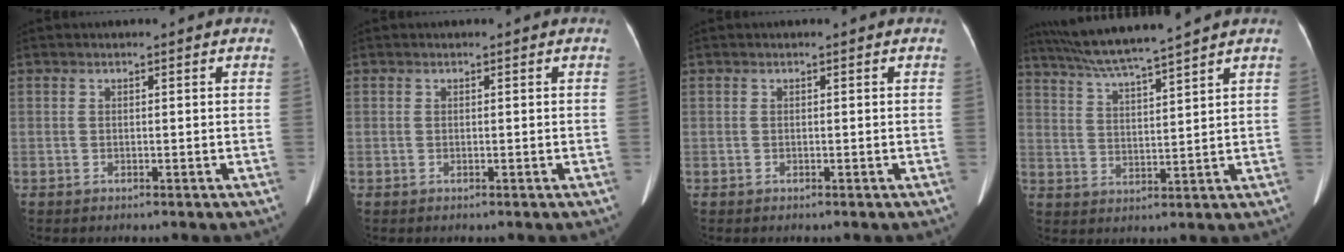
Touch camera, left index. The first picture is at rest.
{"total": 0.0}
{"total": 1.6, "force": [-1.4, -0.2, -0.7], "torque": [0.013, -0.004, -0.027]}
{"total": 9.1, "force": [7.9, -1.6, 4.1], "torque": [-0.073, 0.013, 0.136]}